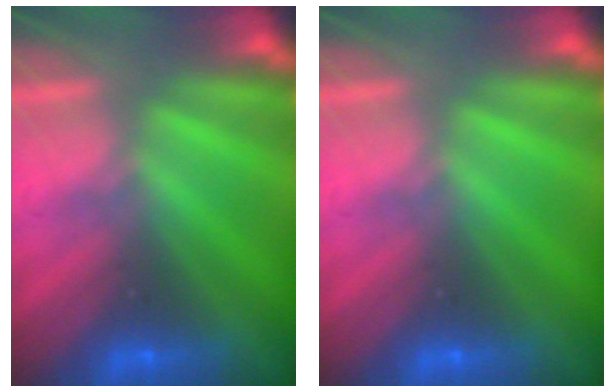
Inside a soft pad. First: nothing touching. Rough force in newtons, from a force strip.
{"total": 0.0}